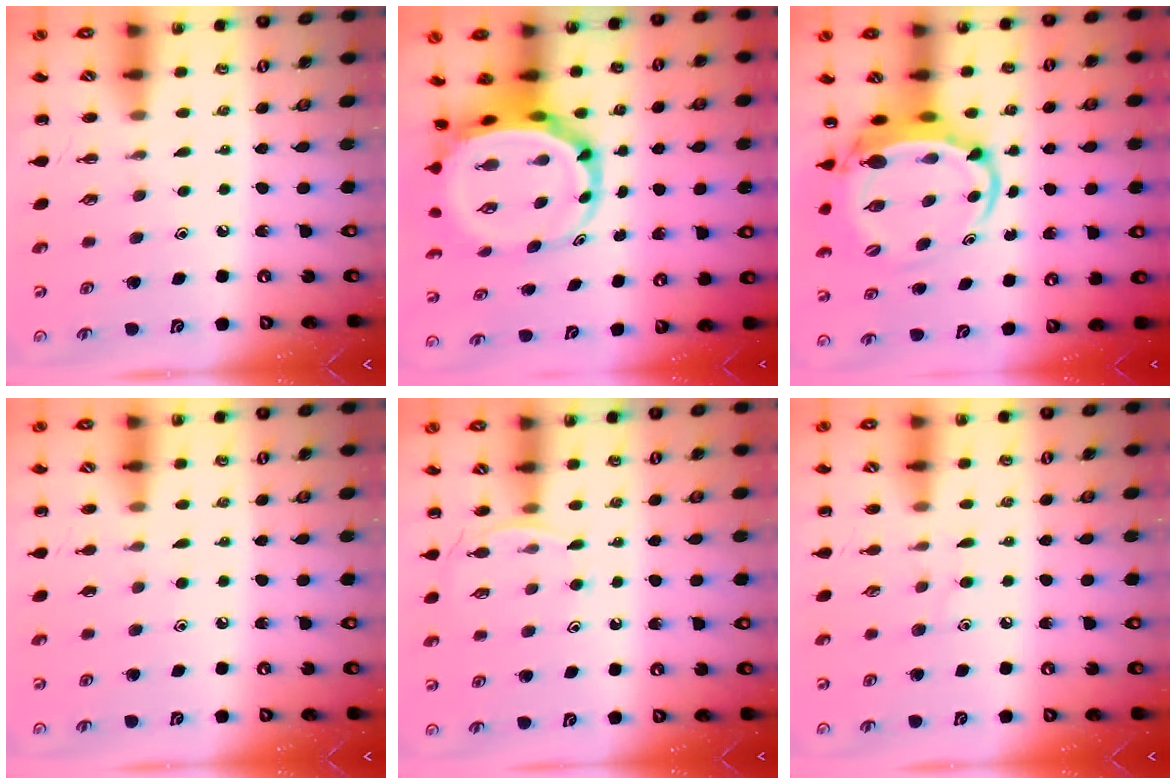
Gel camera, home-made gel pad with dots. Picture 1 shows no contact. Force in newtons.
{"total": 8.1, "press": 7.8, "slide": 2.2}
{"total": 7.2, "press": 7.1, "slide": 1.3}
{"total": 2.9, "press": 2.6, "slide": 1.2}
{"total": 6.9, "press": 6.7, "slide": 1.8}
{"total": 5.0, "press": 4.8, "slide": 1.3}